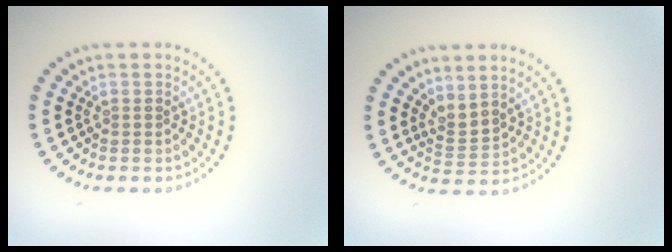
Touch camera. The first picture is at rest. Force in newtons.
{"total": 2.1, "press": 1.4, "slide": 1.6}